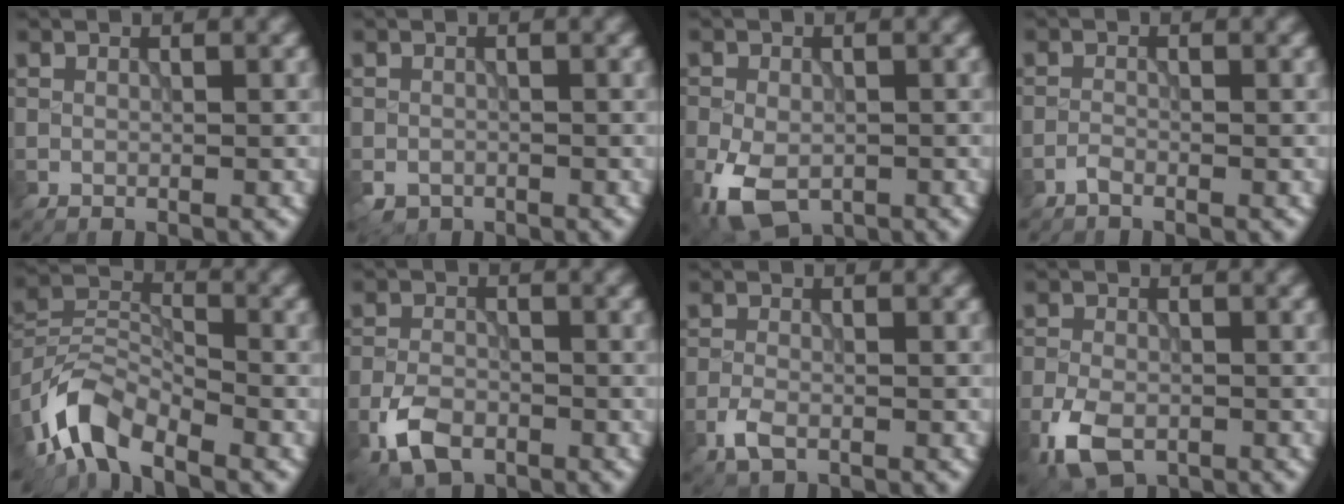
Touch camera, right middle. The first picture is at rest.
{"total": 1.7, "force": [-1.1, 1.1, 0.5], "torque": [-0.009, -0.005, -0.024]}
{"total": 6.4, "force": [-3.0, 3.8, 4.2], "torque": [-0.090, -0.016, -0.057]}
{"total": 0.9, "force": [-0.8, 0.1, 0.4], "torque": [-0.007, 0.002, -0.019]}
{"total": 6.7, "force": [-4.9, 2.8, 3.5], "torque": [-0.061, 0.001, -0.110]}
{"total": 4.4, "force": [-2.6, 2.4, 2.6], "torque": [-0.053, -0.004, -0.058]}
{"total": 2.3, "force": [-1.3, 1.0, 1.5], "torque": [-0.036, -0.002, -0.033]}
{"total": 5.2, "force": [-2.7, 2.9, 3.3], "torque": [-0.070, -0.007, -0.059]}